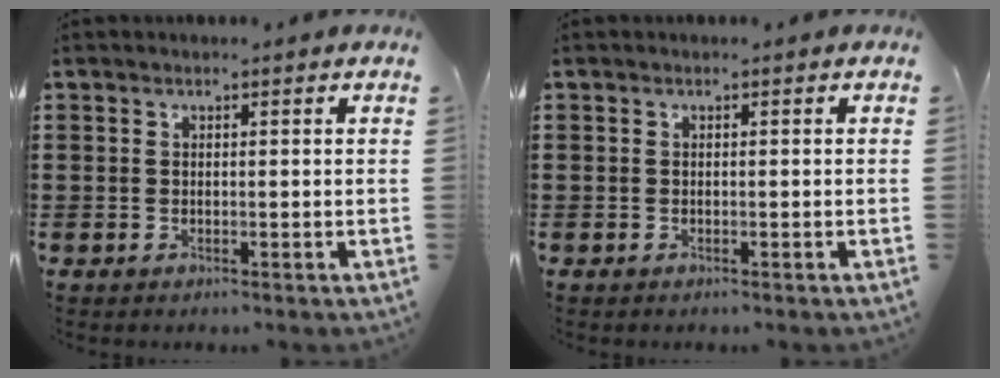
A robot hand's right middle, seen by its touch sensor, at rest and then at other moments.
{"total": 0.0}